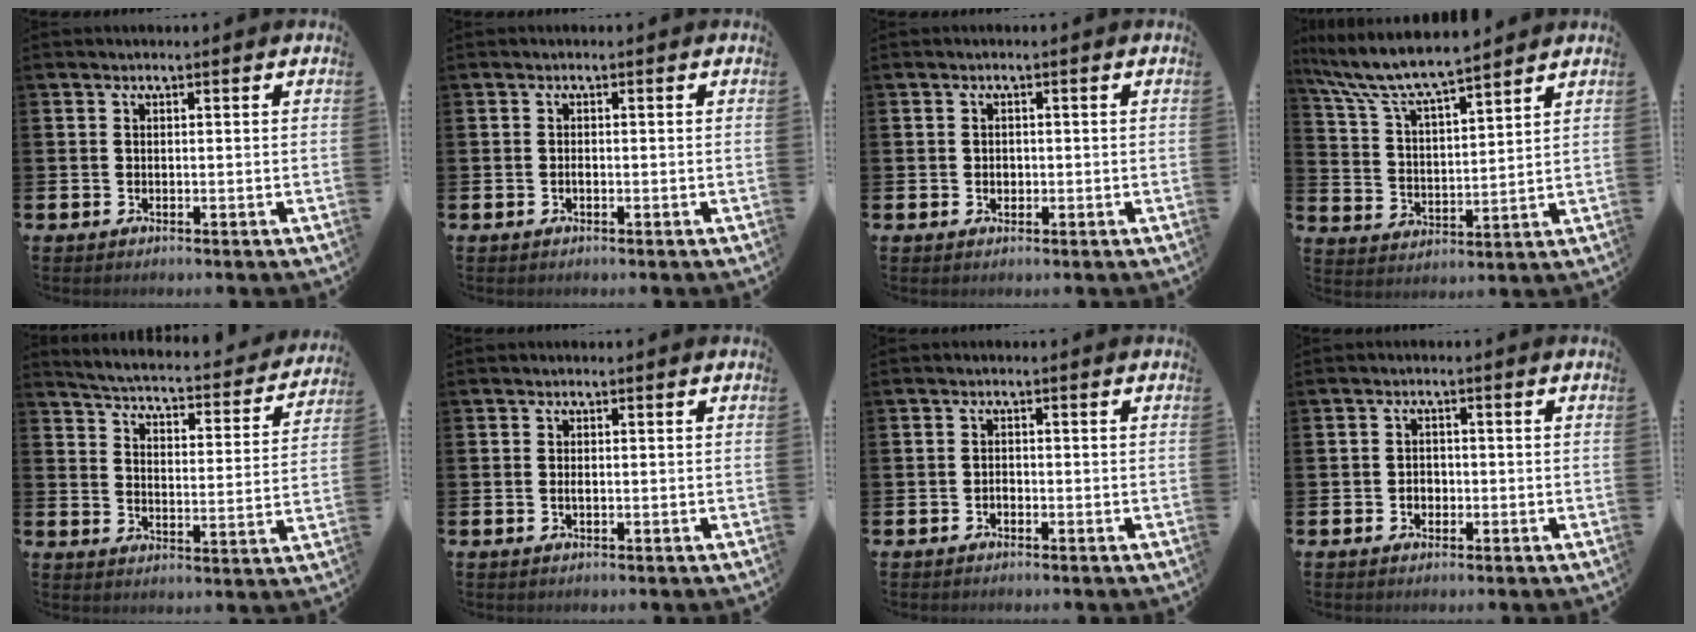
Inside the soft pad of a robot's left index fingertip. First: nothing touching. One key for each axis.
{"total": 0.6, "fx": -0.2, "fy": 0.2, "fz": 0.5, "tx": -0.012, "ty": 0.001, "tz": -0.004}
{"total": 1.0, "fx": 0.0, "fy": 0.9, "fz": 0.4, "tx": 0.003, "ty": 0.003, "tz": -0.005}
{"total": 8.0, "fx": 7.5, "fy": 0.8, "fz": 2.8, "tx": -0.090, "ty": -0.048, "tz": 0.131}
{"total": 4.3, "fx": 4.2, "fy": 0.6, "fz": 1.0, "tx": -0.045, "ty": -0.038, "tz": 0.064}
{"total": 0.7, "fx": 0.0, "fy": 0.3, "fz": 0.6, "tx": -0.008, "ty": -0.001, "tz": -0.003}
{"total": 0.9, "fx": -0.6, "fy": 0.6, "fz": 0.4, "tx": -0.003, "ty": -0.002, "tz": -0.012}
{"total": 1.7, "fx": -0.5, "fy": 1.5, "fz": 0.8, "tx": -0.003, "ty": 0.001, "tz": -0.015}